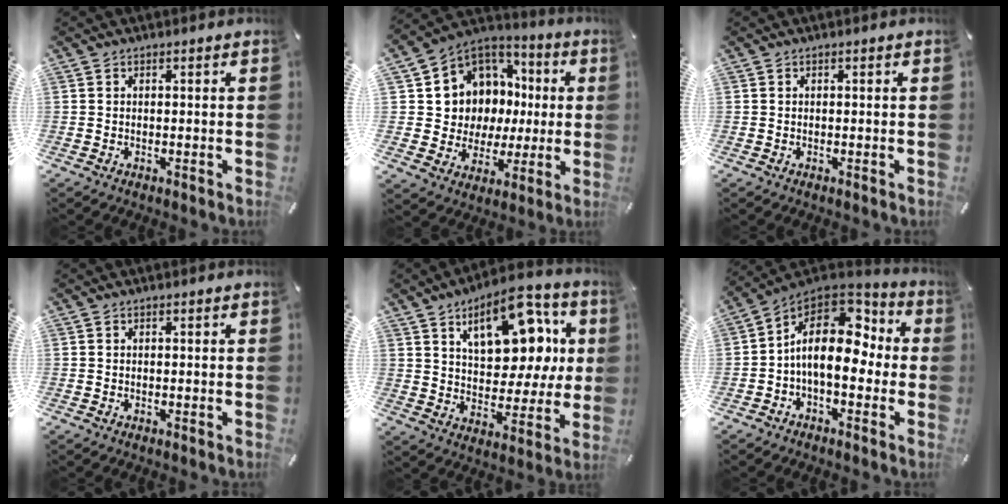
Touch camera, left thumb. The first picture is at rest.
{"total": 10.0, "force": [2.2, 9.7, 0.9], "torque": [-0.027, -0.042, 0.060]}
{"total": 0.0}
{"total": 0.0}
{"total": 17.7, "force": [8.2, 10.3, 11.9], "torque": [-0.173, -0.035, 0.140]}
{"total": 15.7, "force": [1.0, 9.5, 12.5], "torque": [-0.213, -0.006, 0.015]}